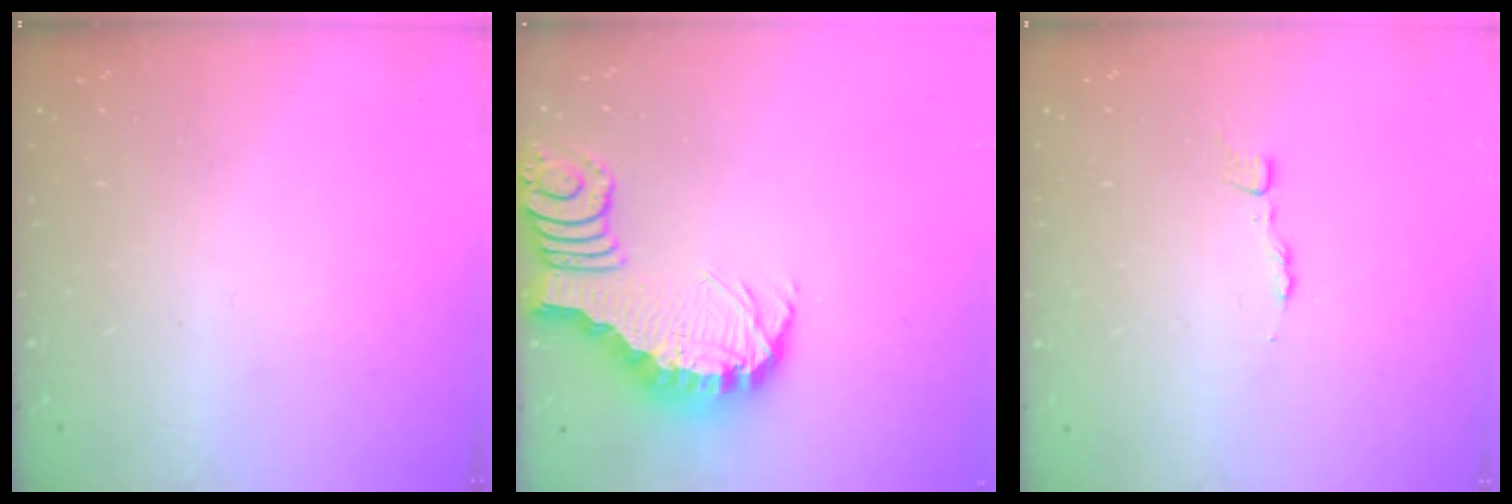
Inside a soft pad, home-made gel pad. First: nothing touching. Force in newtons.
{"total": 3.0, "press": 2.9, "slide": 0.6}
{"total": 2.5, "press": 2.5, "slide": 0.3}